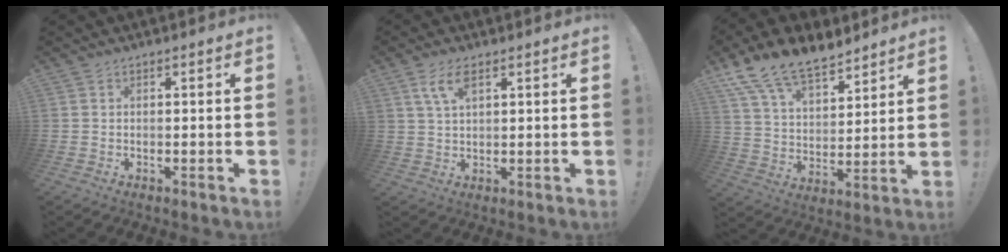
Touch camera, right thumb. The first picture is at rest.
{"total": 5.8, "force": [3.0, 2.3, 4.4], "torque": [-0.076, -0.007, 0.054]}
{"total": 15.0, "force": [11.6, 6.7, 6.6], "torque": [-0.130, -0.082, 0.217]}